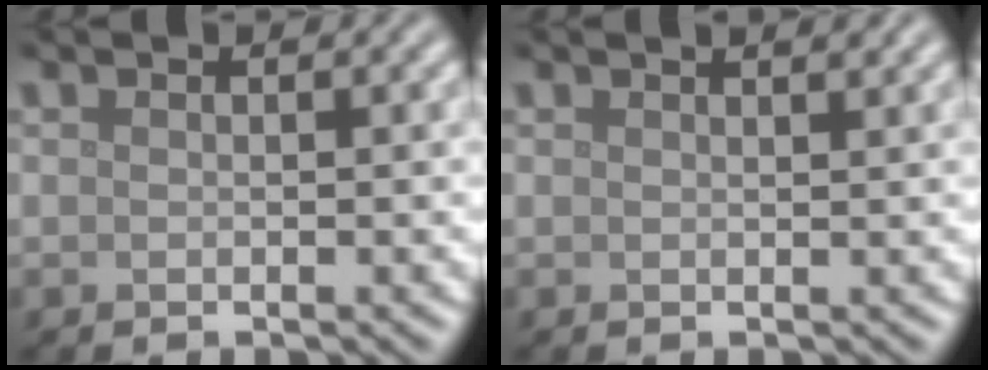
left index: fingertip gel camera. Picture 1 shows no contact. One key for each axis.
{"total": 1.5, "fx": 1.2, "fy": 0.4, "fz": 0.8, "tx": -0.009, "ty": 0.000, "tz": 0.011}